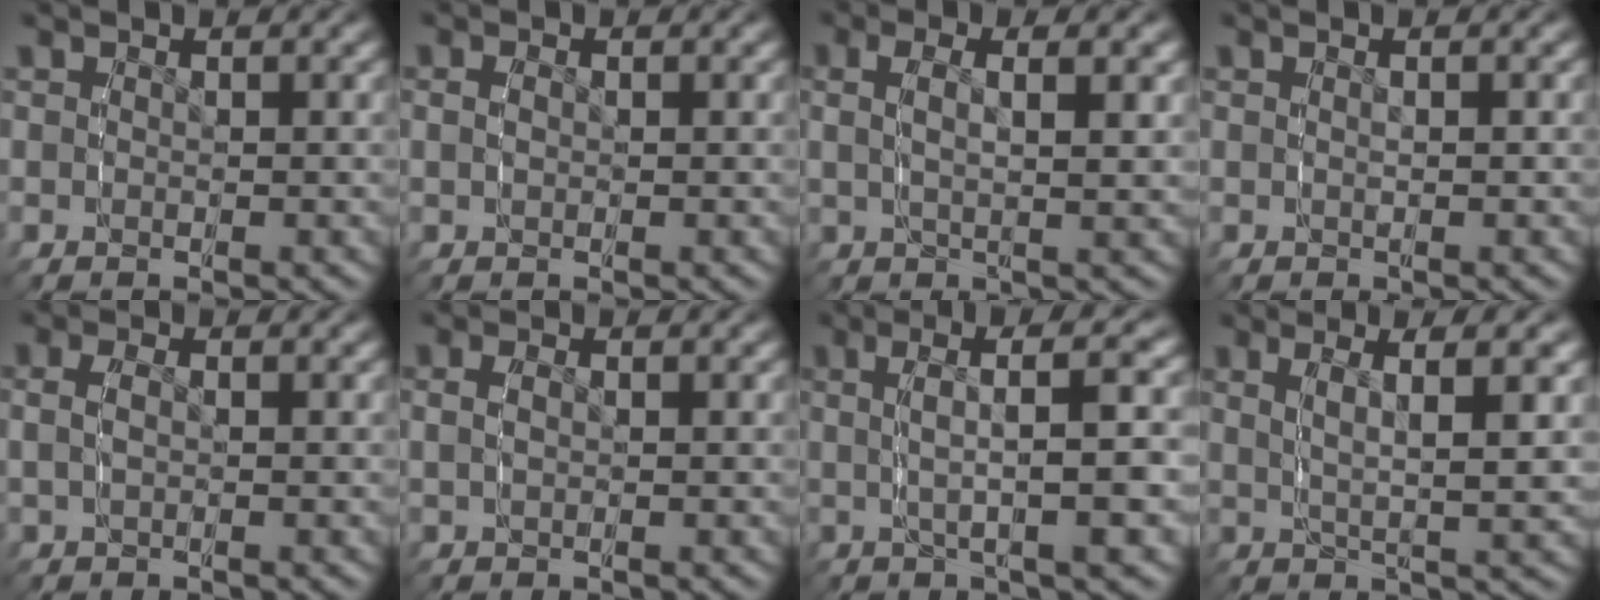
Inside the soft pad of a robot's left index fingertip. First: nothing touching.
{"total": 0.8, "force": [0.2, 0.5, 0.6], "torque": [-0.010, -0.001, 0.005]}
{"total": 3.4, "force": [1.3, 1.1, 3.0], "torque": [-0.058, 0.002, 0.022]}
{"total": 0.7, "force": [0.1, -0.2, 0.6], "torque": [-0.012, -0.002, 0.005]}
{"total": 1.5, "force": [0.2, 0.8, 1.3], "torque": [-0.033, 0.001, 0.004]}
{"total": 1.1, "force": [0.3, 0.6, 0.9], "torque": [-0.020, 0.001, 0.007]}
{"total": 5.1, "force": [1.1, 0.5, 5.0], "torque": [-0.074, 0.014, 0.017]}
{"total": 5.0, "force": [2.0, 0.7, 4.5], "torque": [-0.062, 0.009, 0.035]}